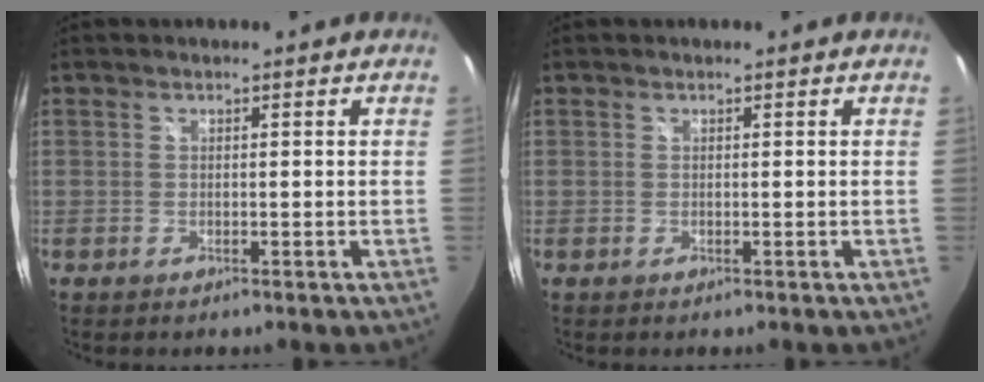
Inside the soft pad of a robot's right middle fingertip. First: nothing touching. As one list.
[{"total": 0.0}]